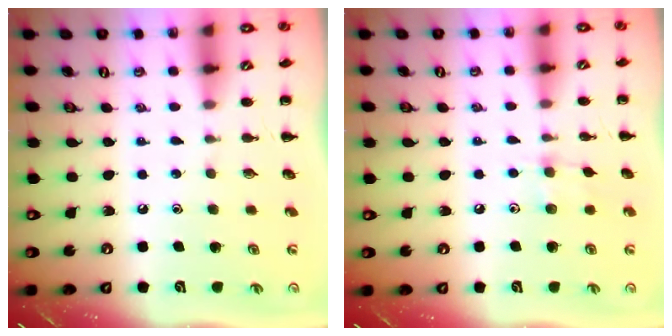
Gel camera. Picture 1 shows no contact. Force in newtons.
{"total": 5.5, "press": 5.2, "slide": 1.7}